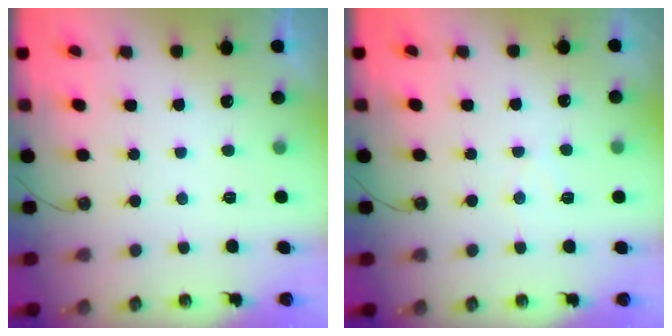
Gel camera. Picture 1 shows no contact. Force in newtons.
{"total": 4.7, "press": 4.7, "slide": 0.6}